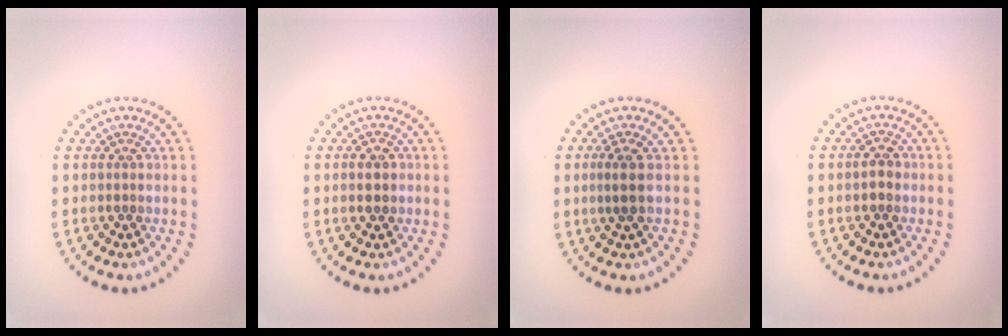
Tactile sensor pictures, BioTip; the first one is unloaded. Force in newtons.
{"total": 2.1, "press": 2.1, "slide": 0.1}
{"total": 1.8, "press": 1.4, "slide": 1.1}
{"total": 1.3, "press": 1.3, "slide": 0.1}